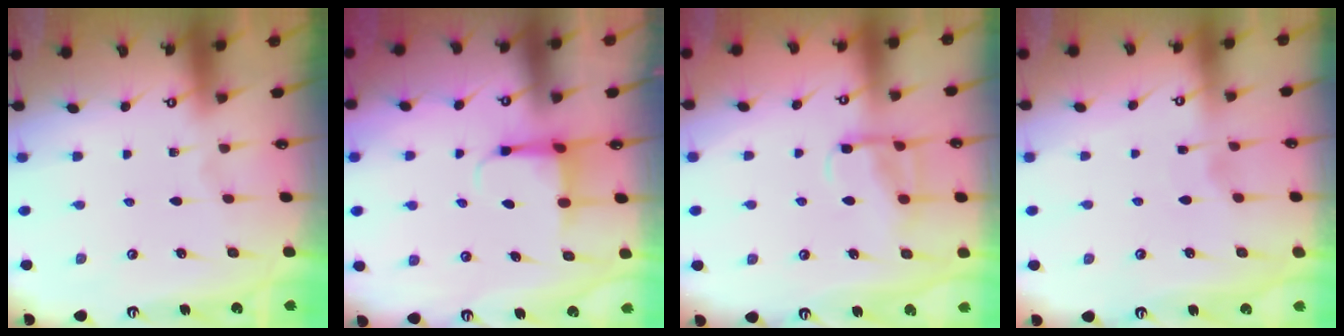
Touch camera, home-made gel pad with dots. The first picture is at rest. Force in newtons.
{"total": 4.9, "press": 4.9, "slide": 0.6}
{"total": 11.4, "press": 11.3, "slide": 1.2}
{"total": 2.4, "press": 2.4, "slide": 0.4}